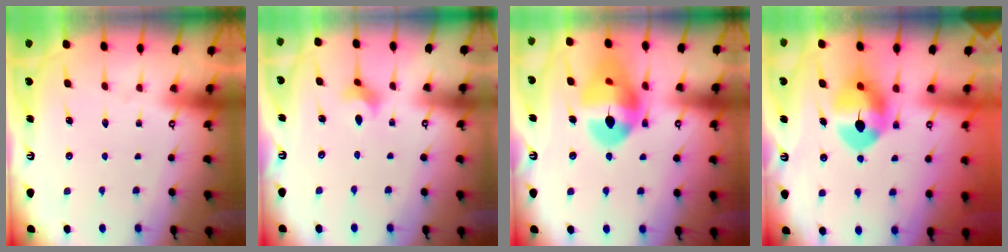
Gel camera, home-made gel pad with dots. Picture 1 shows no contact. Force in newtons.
{"total": 2.7, "press": 2.7, "slide": 0.5}
{"total": 17.1, "press": 17.0, "slide": 2.0}
{"total": 9.5, "press": 9.4, "slide": 1.0}